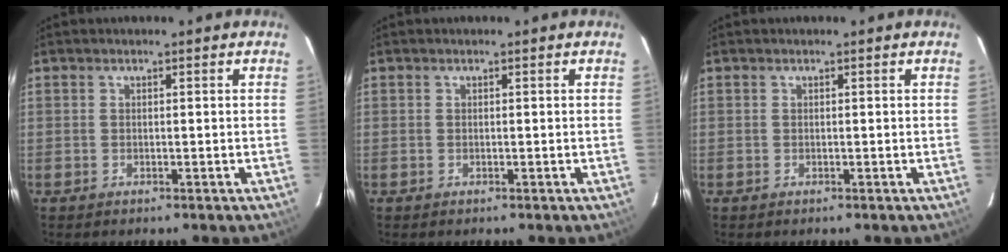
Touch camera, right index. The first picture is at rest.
{"total": 0.0}
{"total": 0.0}